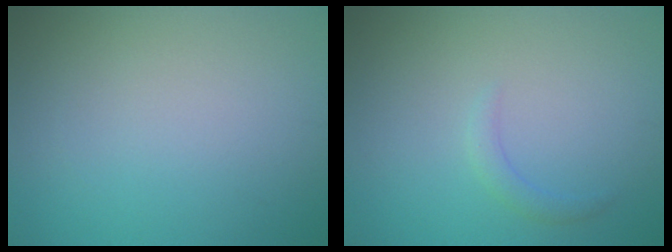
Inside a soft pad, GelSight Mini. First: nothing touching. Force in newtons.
{"total": 1.1, "press": 1.1, "slide": 0.1}